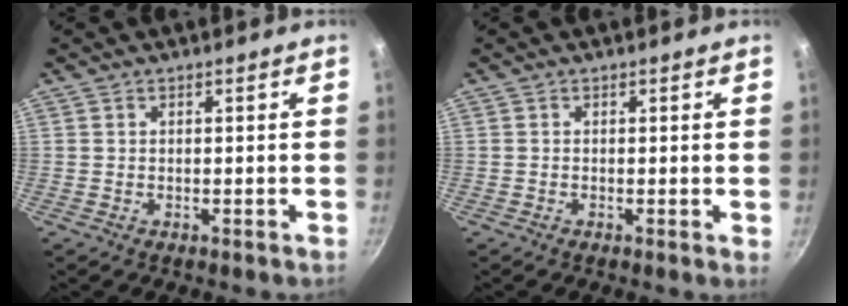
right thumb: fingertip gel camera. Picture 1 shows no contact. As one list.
[{"total": 0.8, "force": [0.0, 0.0, 0.8], "torque": [-0.011, -0.002, -0.005]}]